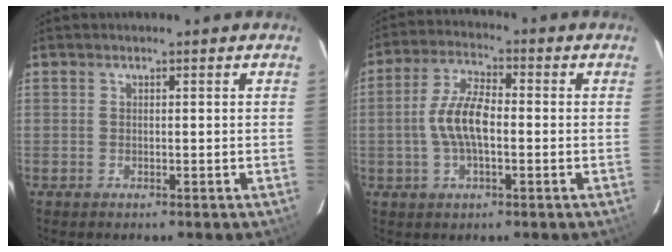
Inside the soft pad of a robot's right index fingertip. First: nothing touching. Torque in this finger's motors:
{"motor_torque": [0.32, 0.04, 0.40, 0.14]}